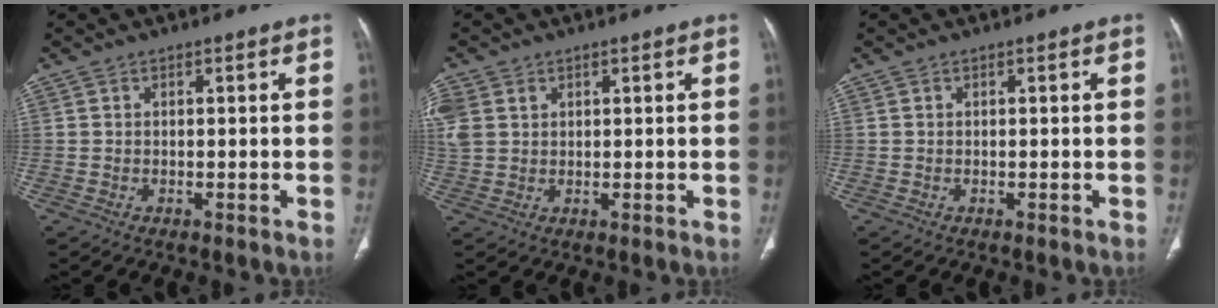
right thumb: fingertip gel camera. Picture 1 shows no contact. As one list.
[{"total": 6.9, "force": [2.3, 5.4, 3.7], "torque": [-0.107, 0.011, 0.055]}, {"total": 0.0}]